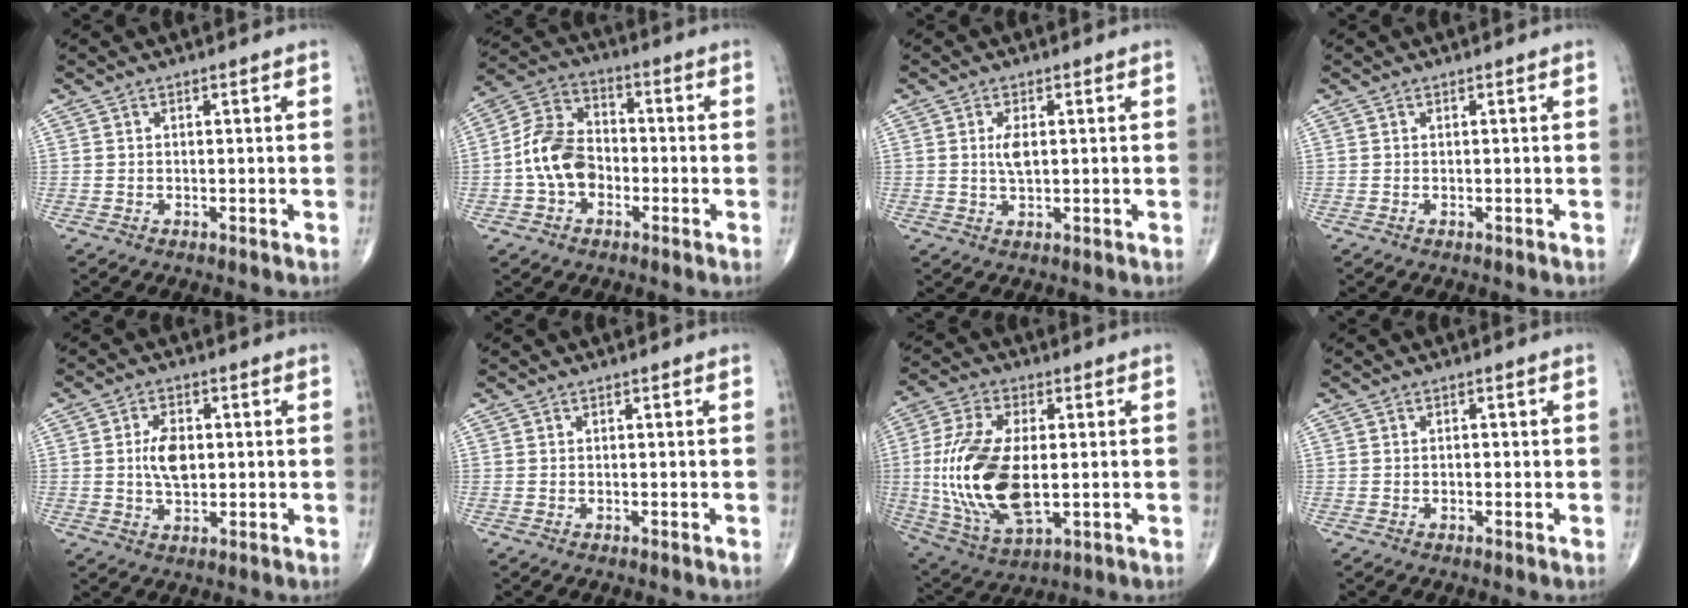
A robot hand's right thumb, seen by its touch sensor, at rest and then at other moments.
{"total": 10.7, "force": [-2.3, 7.7, 7.1], "torque": [-0.120, 0.038, -0.055]}
{"total": 3.4, "force": [0.5, 1.5, 3.0], "torque": [-0.057, -0.005, 0.010]}
{"total": 0.0}
{"total": 6.3, "force": [0.5, 3.6, 5.1], "torque": [-0.084, -0.002, 0.007]}
{"total": 0.0}
{"total": 19.6, "force": [-0.7, 9.8, 17.0], "torque": [-0.360, -0.009, -0.002]}
{"total": 0.9, "force": [-0.1, 0.5, 0.7], "torque": [-0.004, 0.001, -0.003]}